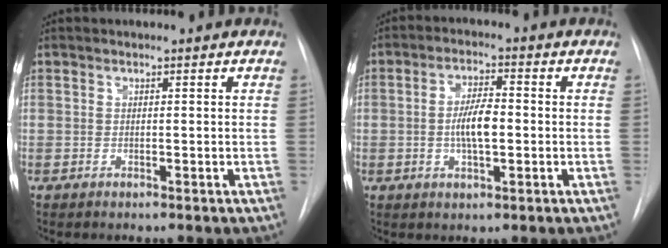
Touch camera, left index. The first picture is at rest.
{"total": 5.8, "force": [-0.6, 1.7, 5.5], "torque": [-0.106, 0.004, -0.013]}